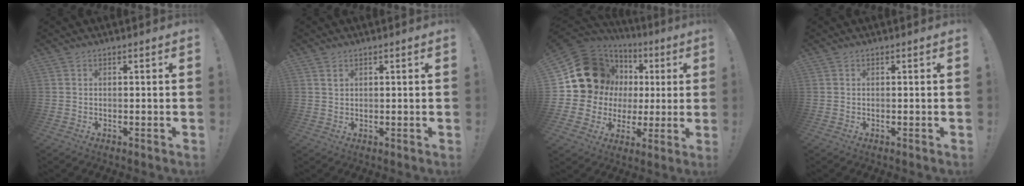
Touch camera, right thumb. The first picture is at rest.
{"total": 1.4, "force": [0.8, 0.9, 0.7], "torque": [0.001, -0.006, 0.012]}
{"total": 18.9, "force": [6.9, 15.2, 8.9], "torque": [-0.122, -0.039, 0.158]}
{"total": 0.0}